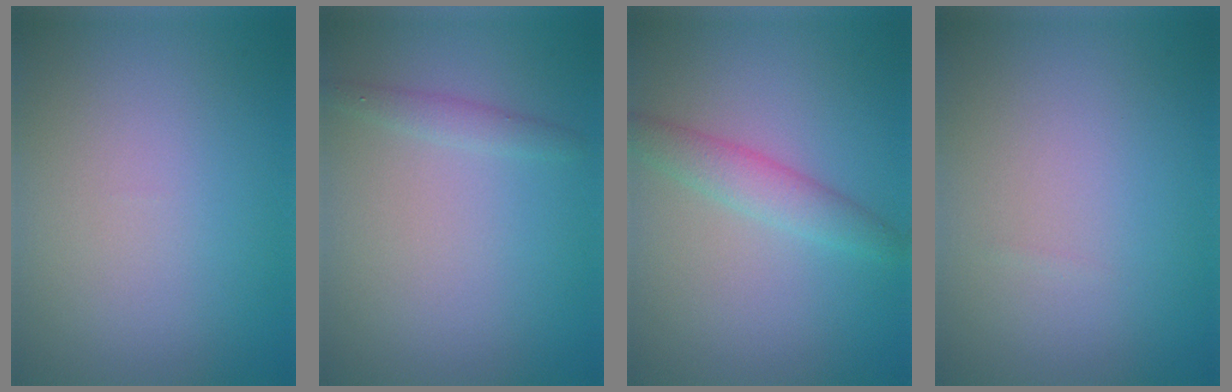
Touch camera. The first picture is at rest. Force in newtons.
{"total": 1.3, "press": 1.3, "slide": 0.0}
{"total": 2.7, "press": 2.7, "slide": 0.0}
{"total": 0.0}